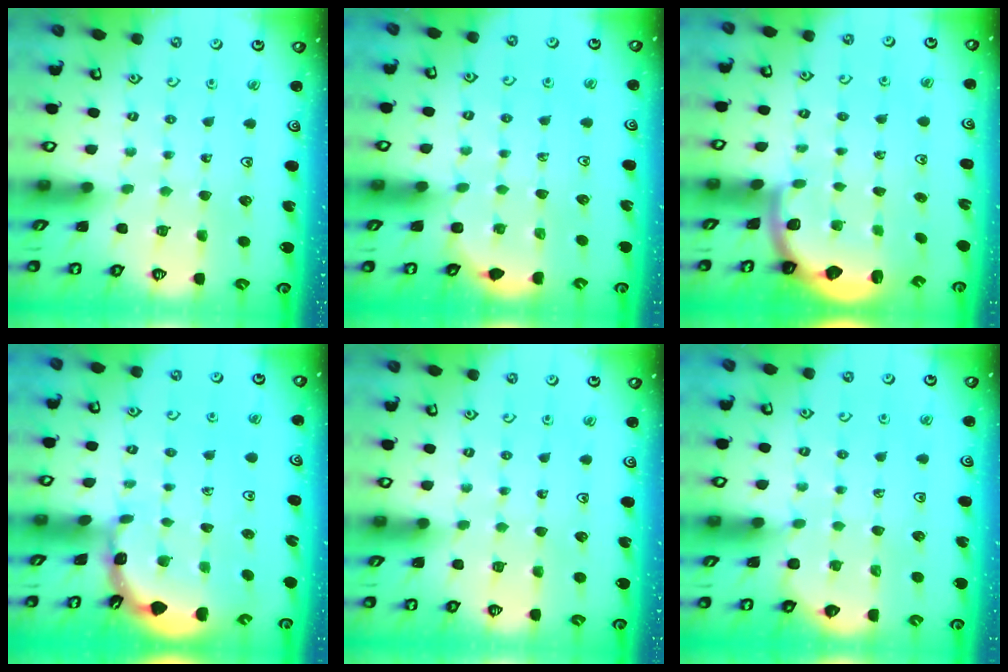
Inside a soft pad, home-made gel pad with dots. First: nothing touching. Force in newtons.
{"total": 3.3, "press": 2.9, "slide": 1.5}
{"total": 1.9, "press": 1.8, "slide": 0.5}
{"total": 1.8, "press": 1.8, "slide": 0.1}
{"total": 0.0}
{"total": 2.3, "press": 2.3, "slide": 0.1}